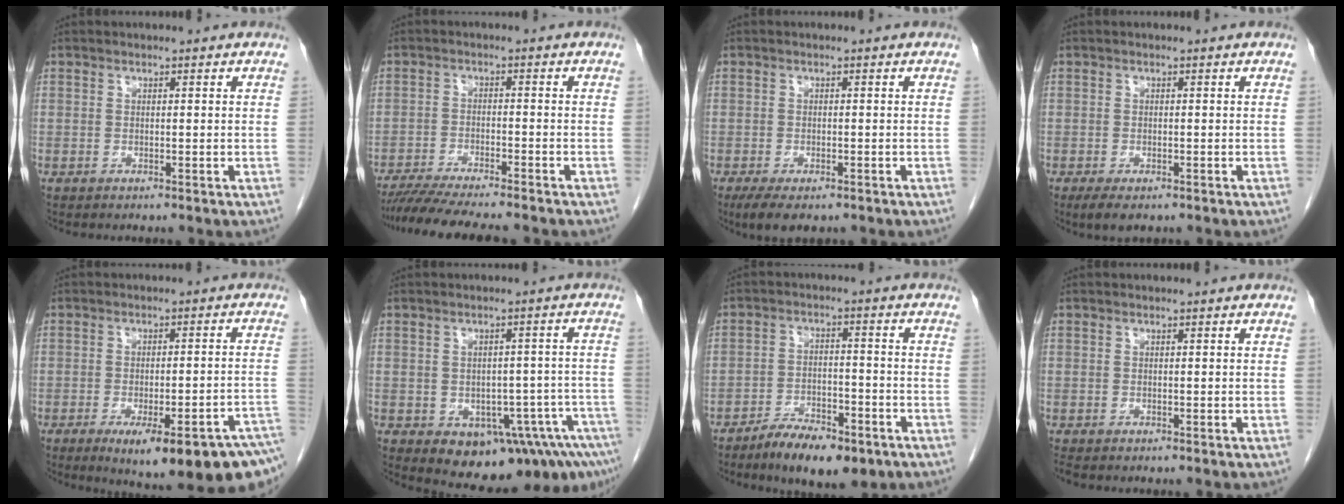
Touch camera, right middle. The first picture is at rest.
{"total": 11.2, "force": [-9.8, 0.5, 5.3], "torque": [-0.075, -0.020, -0.152]}
{"total": 4.8, "force": [-3.2, 1.8, 3.0], "torque": [-0.051, -0.010, -0.049]}
{"total": 1.6, "force": [-1.0, 0.7, 1.0], "torque": [-0.016, -0.002, -0.010]}
{"total": 17.8, "force": [-12.3, 1.9, 12.7], "torque": [-0.098, -0.001, -0.157]}
{"total": 12.3, "force": [-7.1, 5.1, 8.6], "torque": [-0.075, 0.020, -0.084]}
{"total": 9.2, "force": [-6.4, 3.3, 5.7], "torque": [-0.088, -0.002, -0.103]}
{"total": 0.6, "force": [-0.6, 0.1, 0.2], "torque": [-0.007, -0.002, -0.011]}